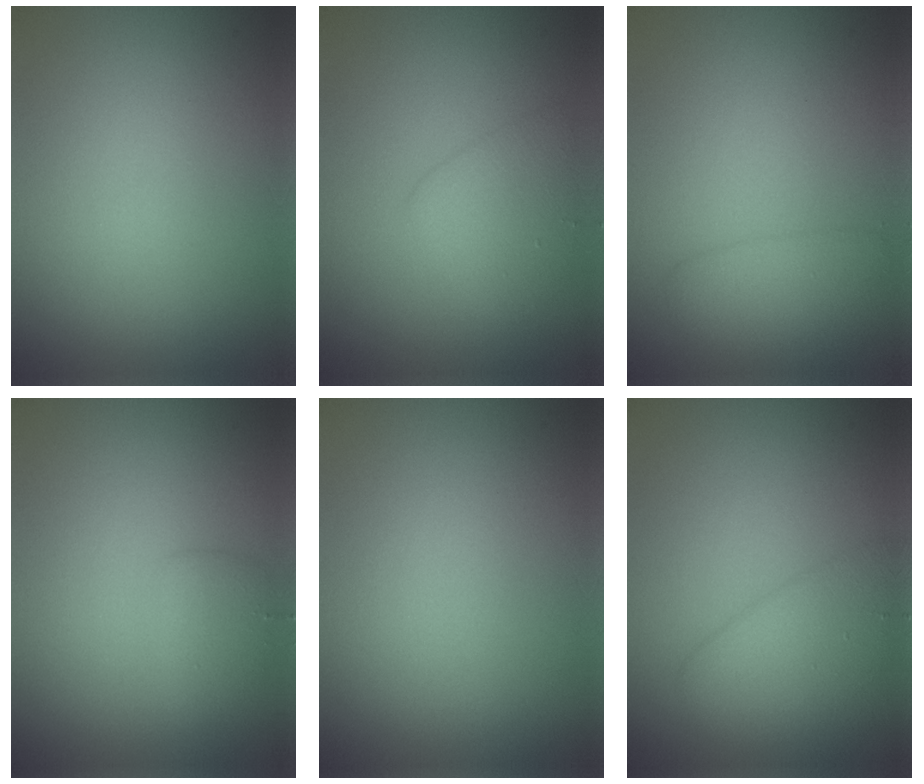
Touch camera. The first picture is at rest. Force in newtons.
{"total": 2.6, "press": 2.6, "slide": 0.2}
{"total": 2.3, "press": 2.3, "slide": 0.1}
{"total": 1.8, "press": 1.8, "slide": 0.2}
{"total": 0.0}
{"total": 3.7, "press": 3.7, "slide": 0.1}